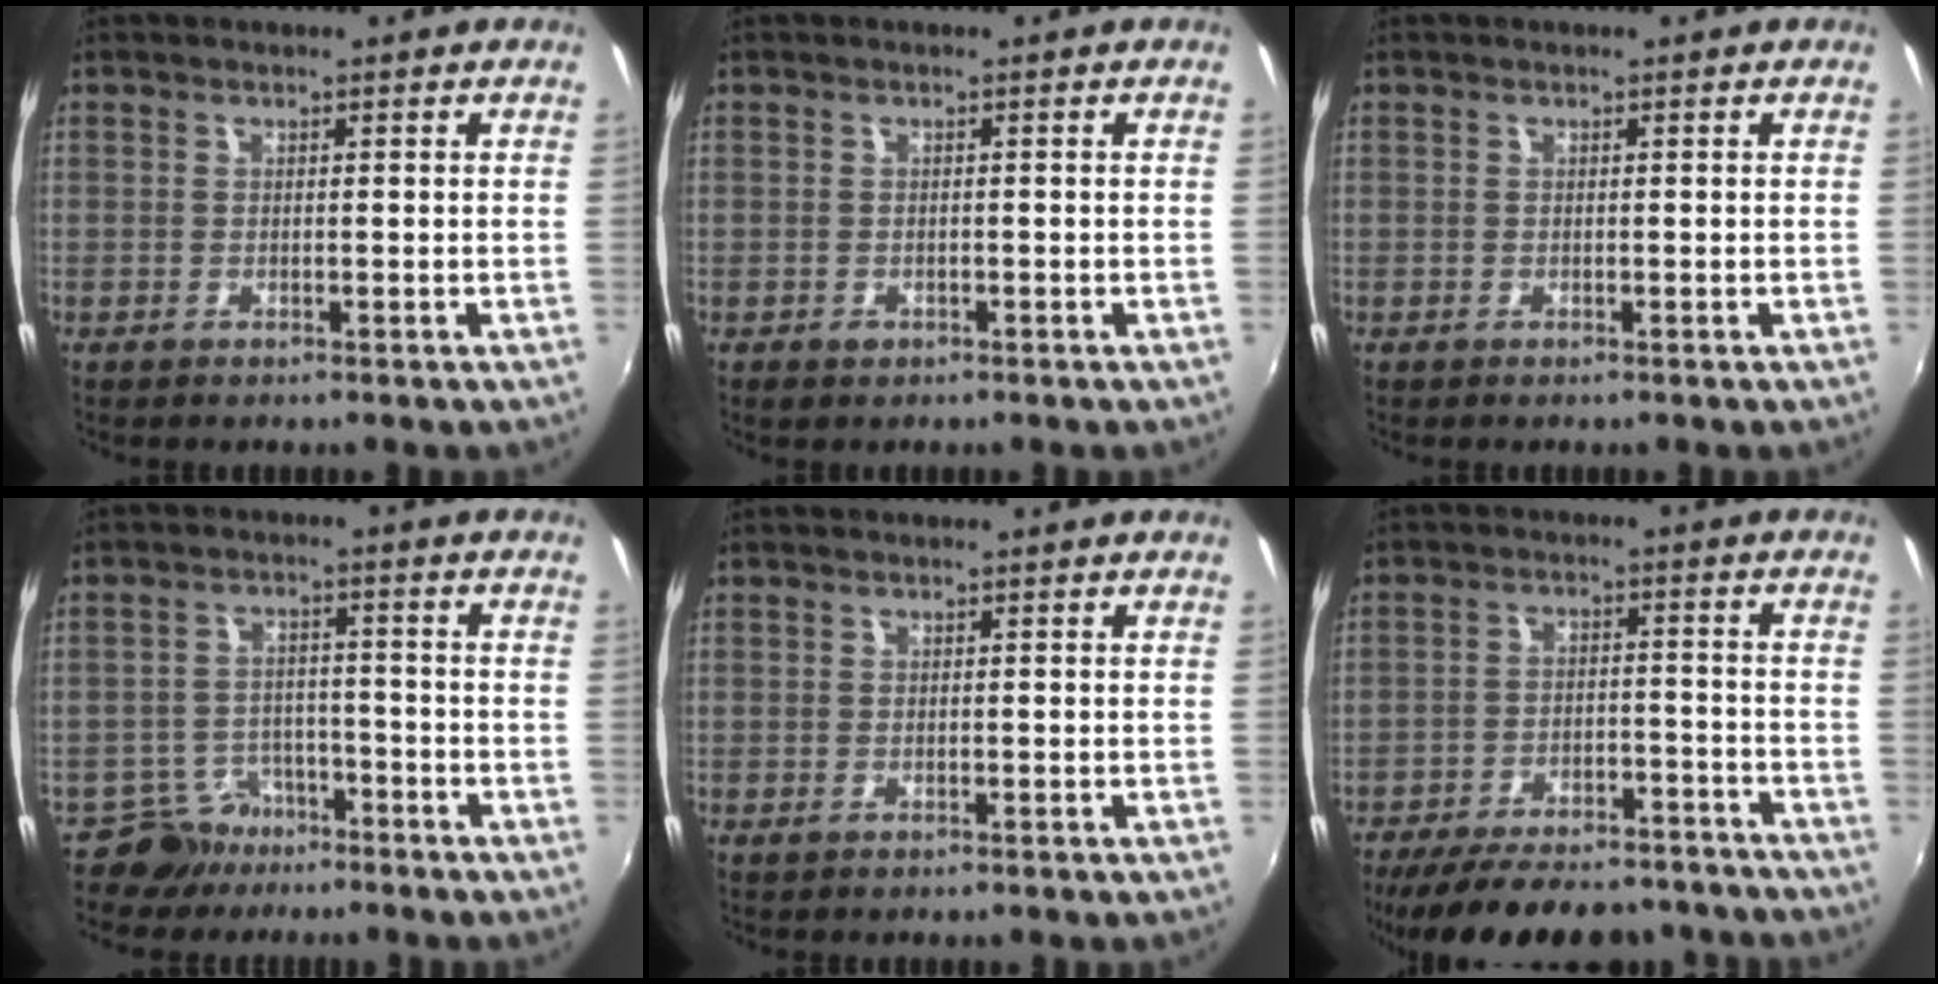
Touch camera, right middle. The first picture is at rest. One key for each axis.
{"total": 1.4, "fx": -0.7, "fy": 1.1, "fz": 0.5, "tx": -0.010, "ty": -0.005, "tz": -0.009}
{"total": 0.0}
{"total": 5.8, "fx": -4.5, "fy": 3.6, "fz": 0.0, "tx": -0.009, "ty": 0.022, "tz": -0.076}
{"total": 0.0}
{"total": 22.4, "fx": -19.0, "fy": 7.4, "fz": 9.2, "tx": -0.183, "ty": 0.001, "tz": -0.252}